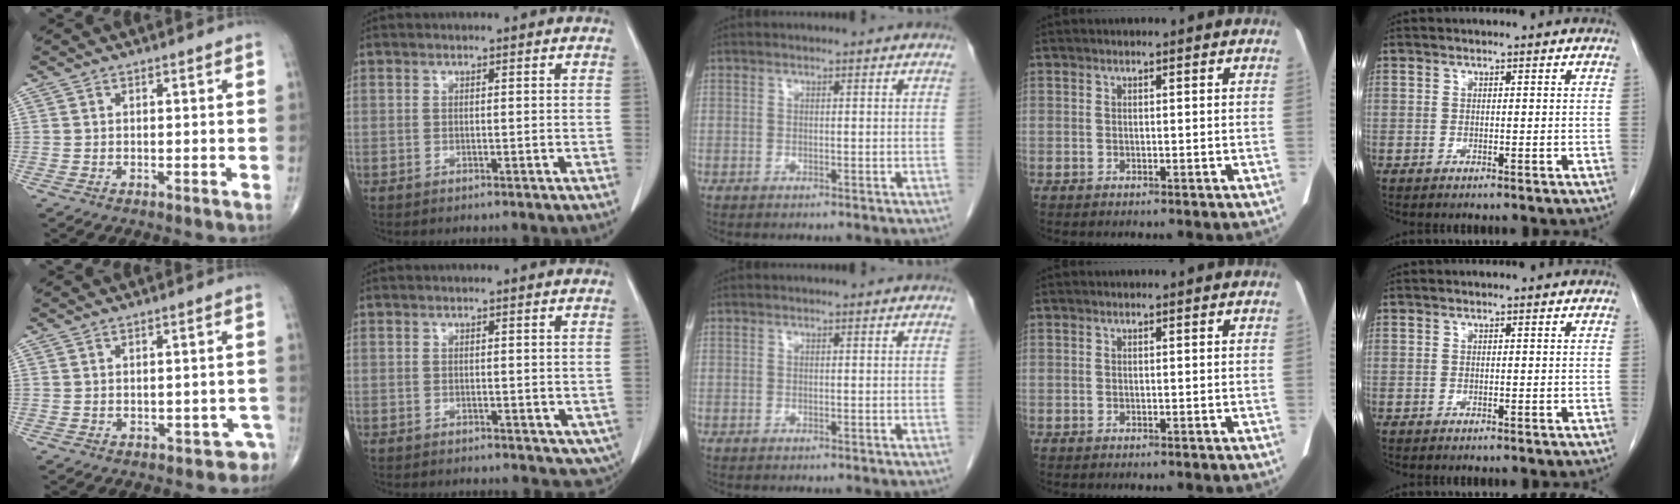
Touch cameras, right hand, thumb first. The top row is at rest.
{"thumb": {"total": 3.0, "force": [-1.9, 2.2, 0.7], "torque": [0.010, 0.029, -0.022]}, "index": {"total": 4.3, "force": [-0.8, 2.6, 3.4], "torque": [-0.024, -0.007, -0.005]}}